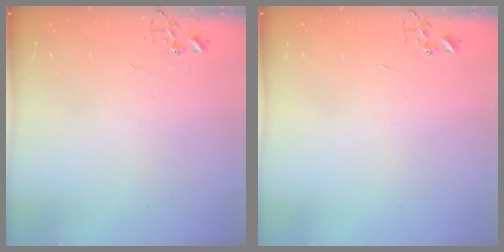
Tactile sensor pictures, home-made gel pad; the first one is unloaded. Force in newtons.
{"total": 0.0}